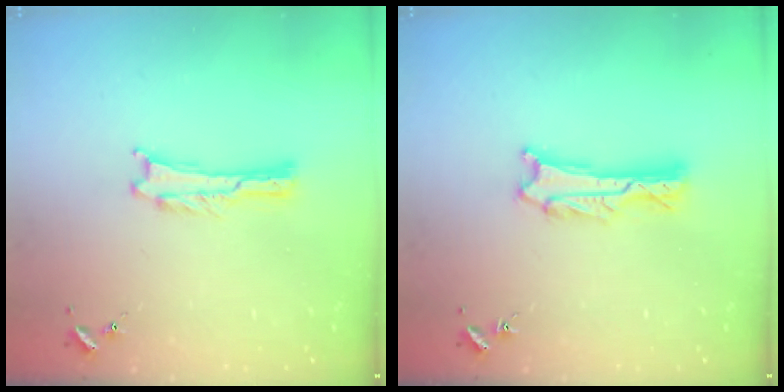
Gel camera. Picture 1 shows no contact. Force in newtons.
{"total": 1.8, "press": 1.8, "slide": 0.2}